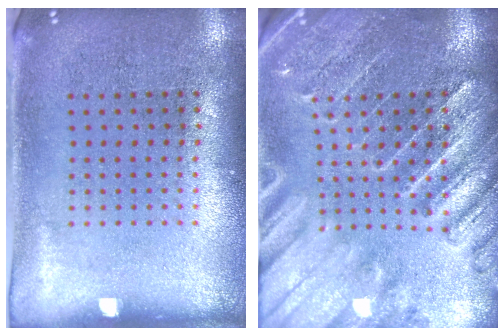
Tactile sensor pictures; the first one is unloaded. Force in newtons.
{"total": 3.0, "press": 2.9, "slide": 0.8}